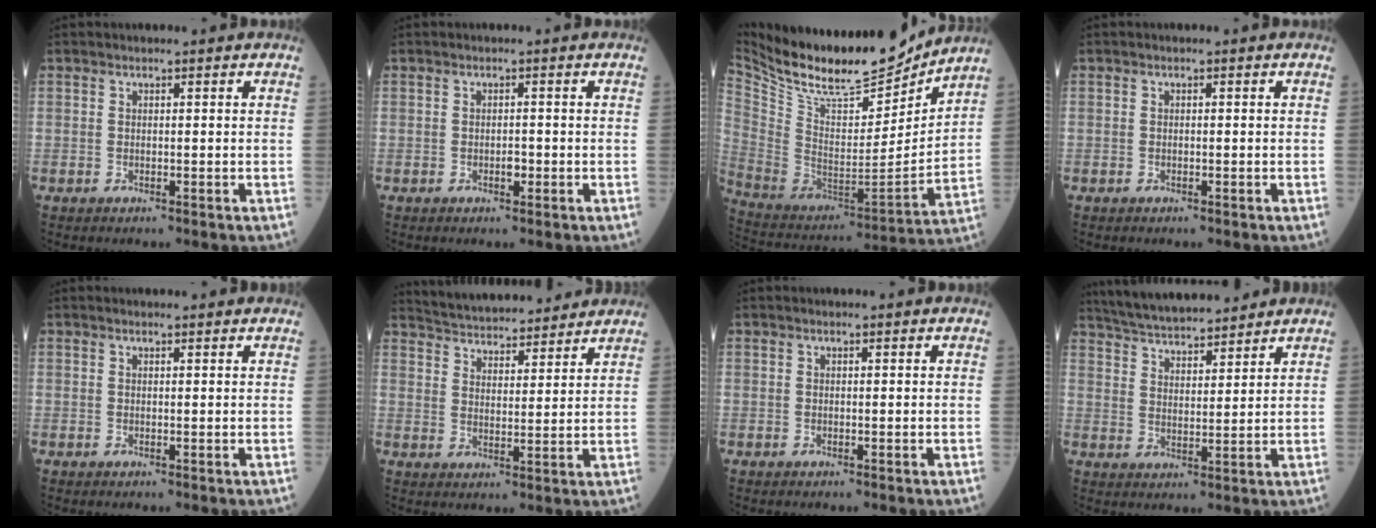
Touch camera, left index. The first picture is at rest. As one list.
[{"total": 1.0, "force": [-0.6, 0.5, 0.7], "torque": [-0.007, -0.002, -0.012]}, {"total": 20.3, "force": [18.3, 3.8, 7.7], "torque": [-0.157, -0.033, 0.310]}, {"total": 0.0}, {"total": 2.6, "force": [2.6, 0.3, 0.5], "torque": [-0.010, 0.011, 0.026]}, {"total": 15.1, "force": [14.3, 2.5, 4.3], "torque": [-0.065, 0.021, 0.209]}, {"total": 0.7, "force": [0.7, 0.0, 0.1], "torque": [-0.008, 0.005, 0.008]}, {"total": 12.9, "force": [11.9, 2.0, 4.7], "torque": [-0.084, 0.019, 0.195]}]